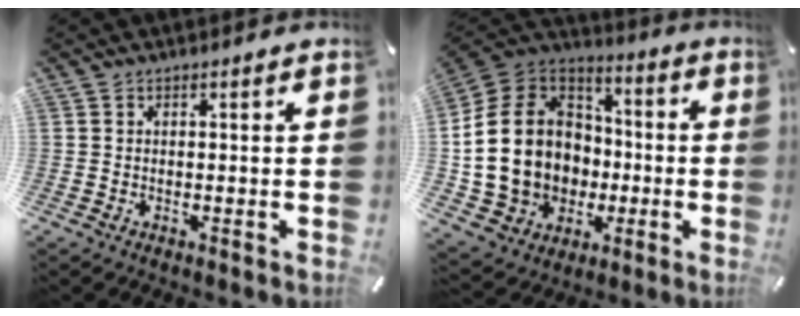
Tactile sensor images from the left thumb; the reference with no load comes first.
{"total": 20.4, "force": [-1.5, 17.6, 10.2], "torque": [-0.216, 0.004, -0.004]}